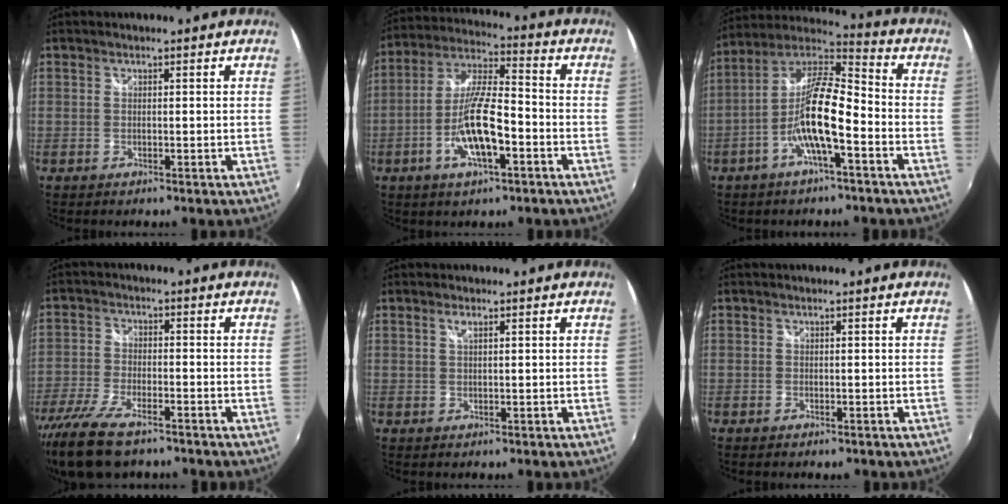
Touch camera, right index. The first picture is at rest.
{"total": 12.8, "force": [-4.9, 3.4, 11.3], "torque": [-0.234, -0.001, -0.090]}
{"total": 13.2, "force": [-4.8, 2.8, 12.0], "torque": [-0.233, 0.007, -0.096]}
{"total": 12.8, "force": [-9.7, 4.4, 7.2], "torque": [-0.172, -0.041, -0.183]}
{"total": 1.0, "force": [0.5, 0.1, 0.8], "torque": [-0.014, 0.001, 0.009]}
{"total": 1.0, "force": [-0.7, 0.6, 0.4], "torque": [-0.007, -0.001, -0.012]}